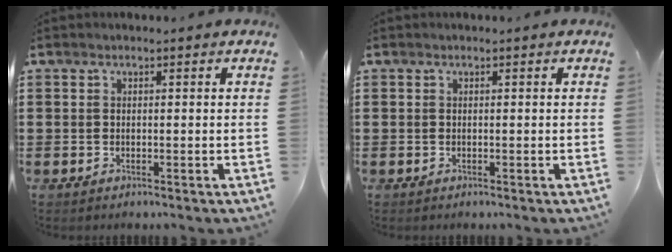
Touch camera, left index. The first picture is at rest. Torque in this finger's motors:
{"motor_torque": [0.00, 0.00, 0.00, 0.00]}